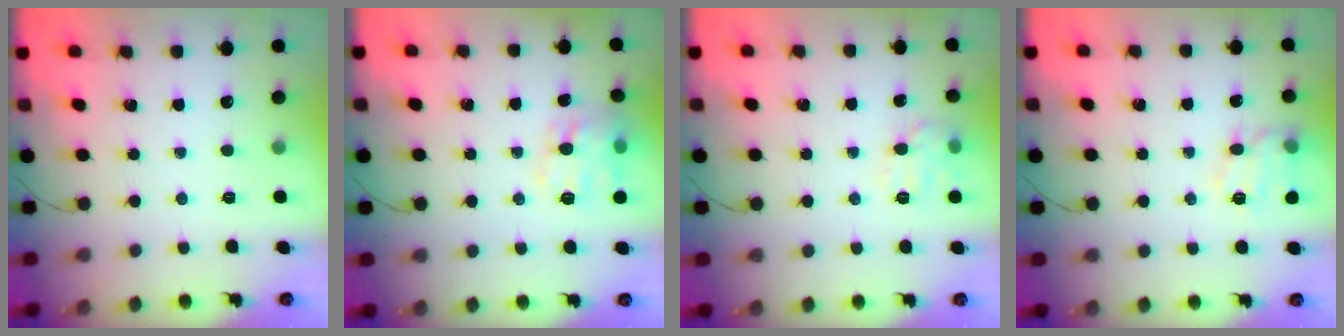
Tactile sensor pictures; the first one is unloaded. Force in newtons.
{"total": 11.3, "press": 11.3, "slide": 0.8}
{"total": 9.9, "press": 9.9, "slide": 0.2}
{"total": 12.0, "press": 12.0, "slide": 0.3}